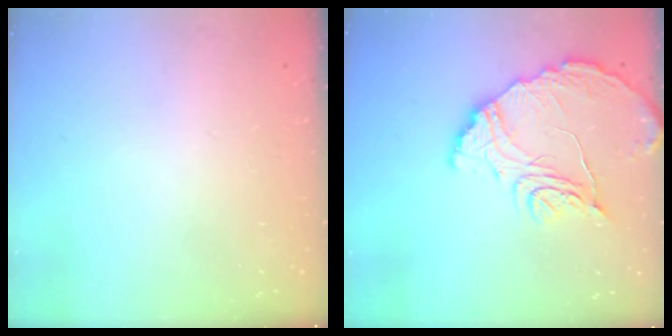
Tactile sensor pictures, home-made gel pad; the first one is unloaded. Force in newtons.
{"total": 14.0, "press": 14.0, "slide": 0.5}